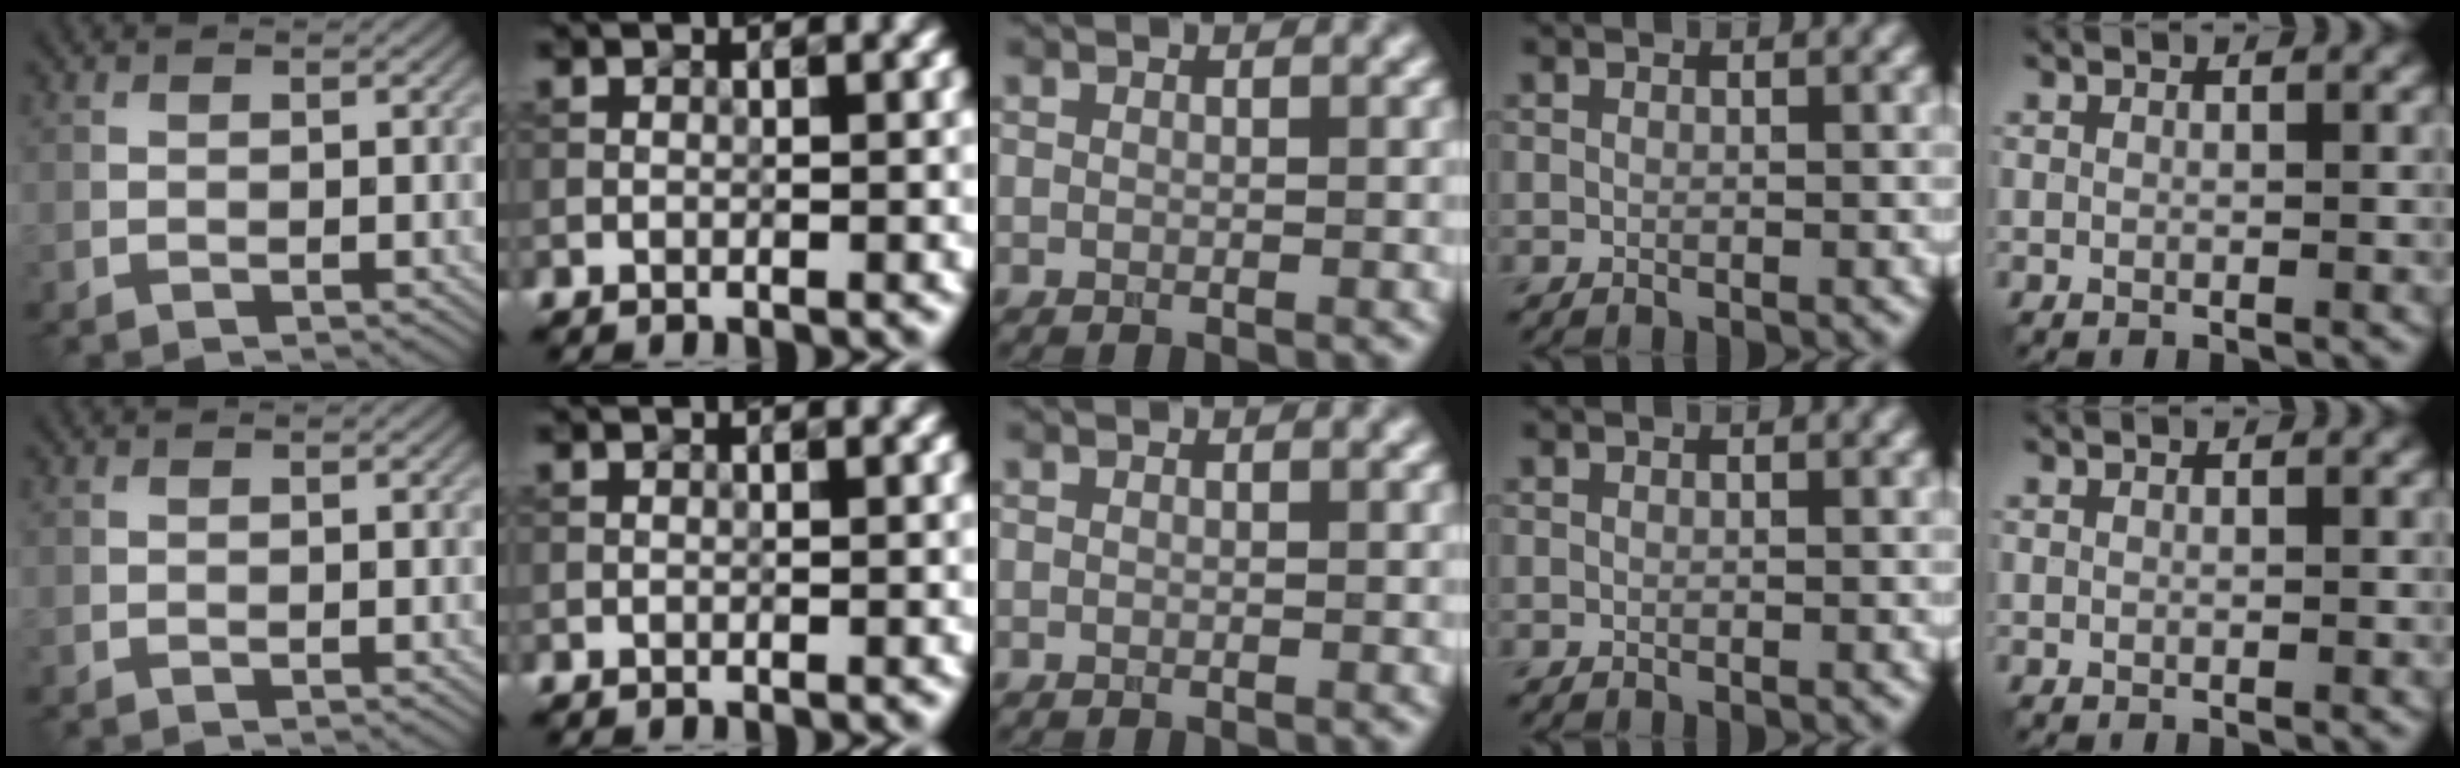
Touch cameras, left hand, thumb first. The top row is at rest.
{}